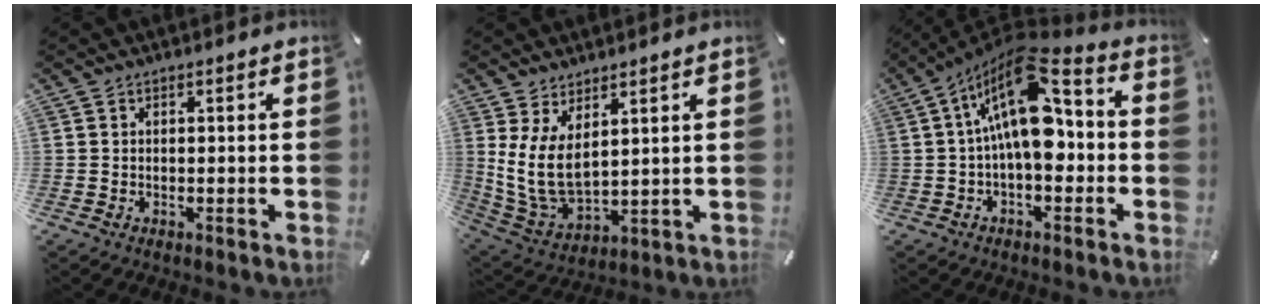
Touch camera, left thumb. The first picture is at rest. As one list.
[{"total": 9.8, "force": [3.7, 5.5, 7.2], "torque": [-0.174, -0.023, 0.076]}, {"total": 19.2, "force": [2.8, 9.4, 16.5], "torque": [-0.291, -0.020, 0.043]}]